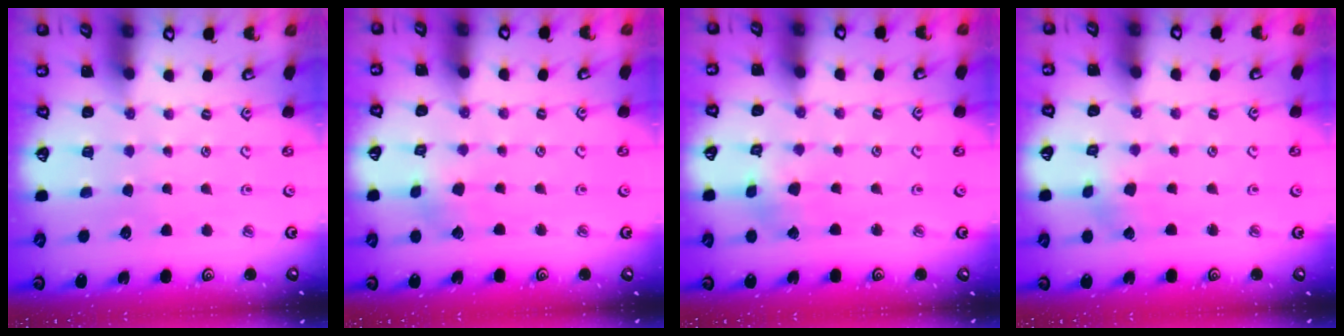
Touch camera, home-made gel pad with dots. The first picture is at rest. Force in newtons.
{"total": 2.1, "press": 2.1, "slide": 0.0}
{"total": 2.7, "press": 2.7, "slide": 0.3}
{"total": 2.3, "press": 2.3, "slide": 0.3}